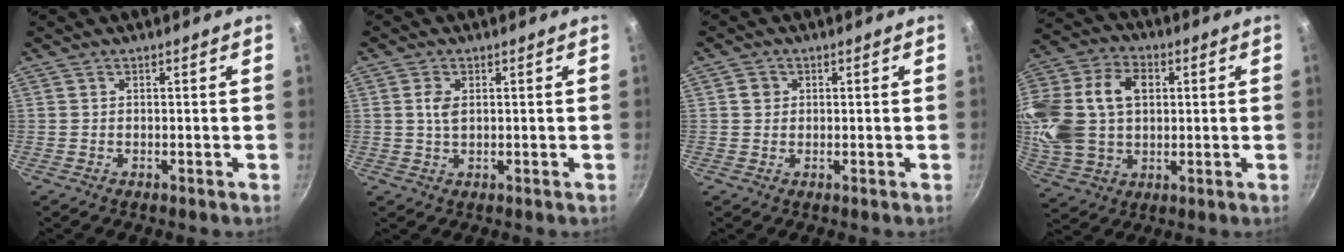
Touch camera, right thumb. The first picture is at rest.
{"total": 3.0, "force": [0.7, 1.8, 2.4], "torque": [-0.047, 0.000, 0.012]}
{"total": 2.1, "force": [0.4, 1.9, 0.8], "torque": [-0.004, 0.005, 0.004]}
{"total": 21.9, "force": [3.7, 15.6, 14.9], "torque": [-0.299, 0.019, 0.067]}